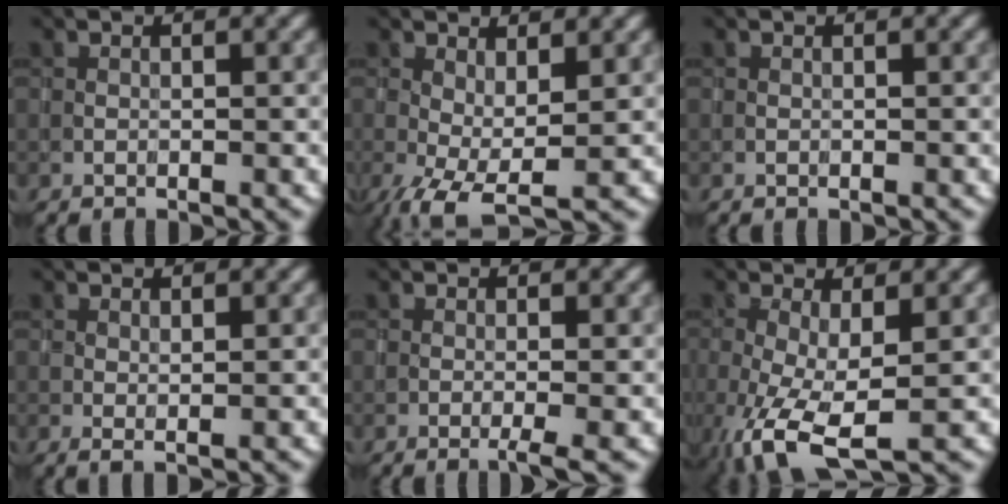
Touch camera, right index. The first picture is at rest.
{"total": 4.4, "force": [-1.3, 1.6, 3.9], "torque": [-0.085, -0.006, -0.027]}
{"total": 0.0}
{"total": 0.7, "force": [0.4, 0.1, 0.6], "torque": [-0.012, -0.002, 0.006]}
{"total": 1.7, "force": [-0.6, 0.2, 1.6], "torque": [-0.023, 0.000, -0.014]}
{"total": 6.1, "force": [-1.9, 2.1, 5.4], "torque": [-0.120, -0.013, -0.037]}